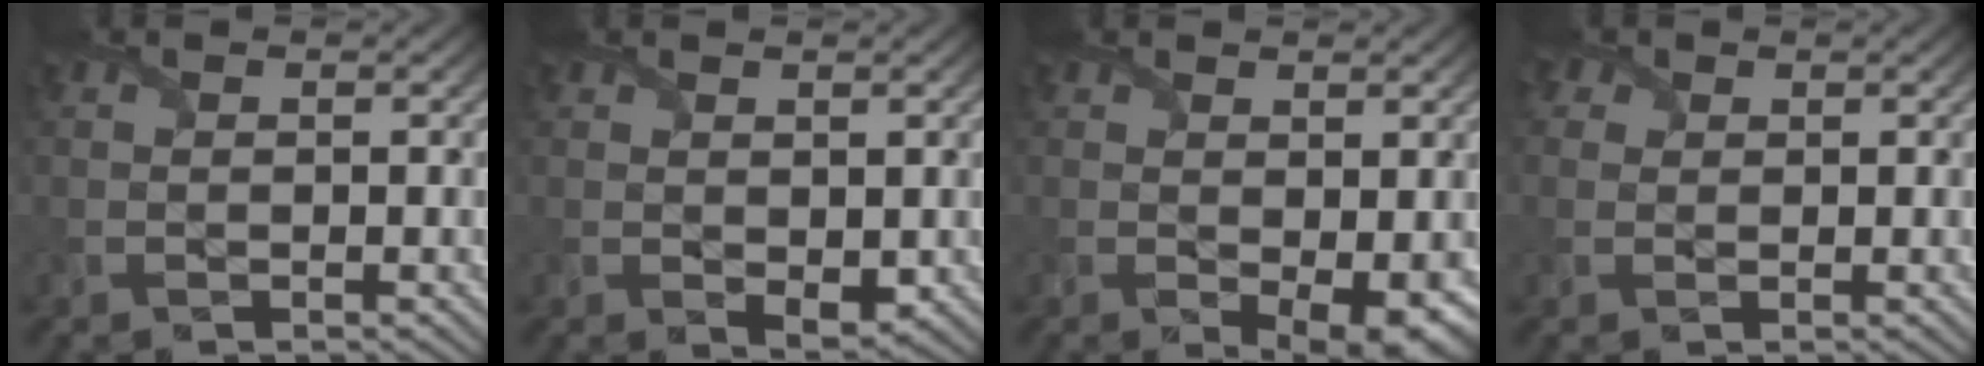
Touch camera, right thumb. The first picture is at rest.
{"total": 2.2, "force": [0.3, 1.4, 1.7], "torque": [-0.034, -0.012, 0.012]}
{"total": 4.1, "force": [-0.4, 1.9, 3.7], "torque": [-0.060, -0.016, 0.001]}
{"total": 2.2, "force": [1.1, 1.7, 0.8], "torque": [-0.024, 0.001, 0.015]}